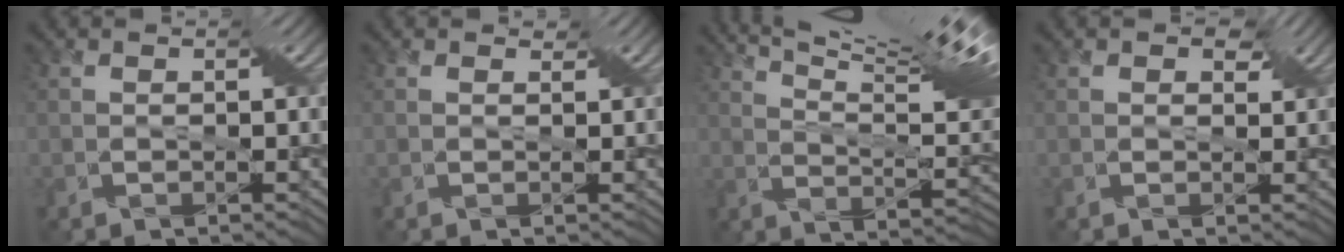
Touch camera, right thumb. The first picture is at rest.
{"total": 0.6, "force": [0.6, 0.2, -0.1], "torque": [-0.008, 0.007, 0.002]}
{"total": 14.8, "force": [11.3, 1.4, 9.5], "torque": [-0.177, 0.011, 0.176]}
{"total": 2.5, "force": [1.5, 1.6, 1.2], "torque": [-0.018, 0.004, 0.001]}